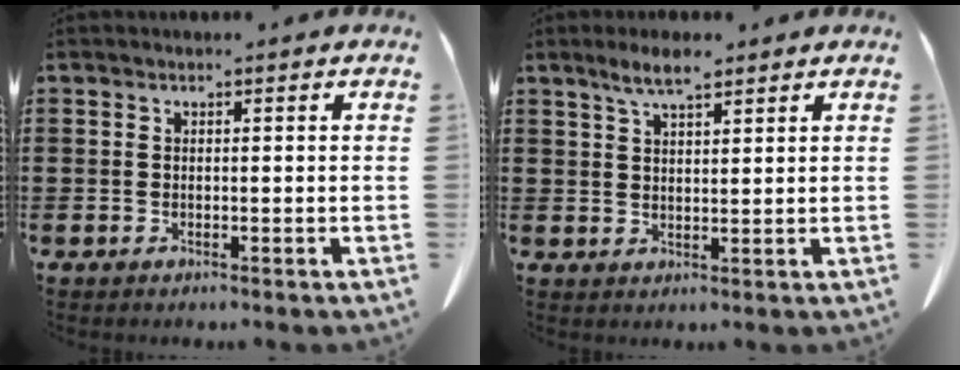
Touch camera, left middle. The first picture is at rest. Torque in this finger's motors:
{"motor_torque": [1.22, 0.92, 0.11, 0.05]}